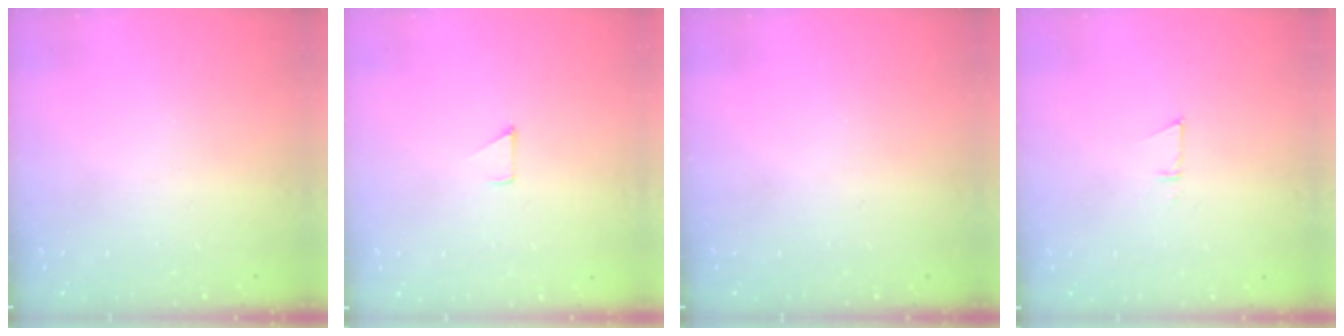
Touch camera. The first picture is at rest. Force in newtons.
{"total": 2.9, "press": 2.8, "slide": 0.3}
{"total": 0.0}
{"total": 3.1, "press": 3.1, "slide": 0.7}